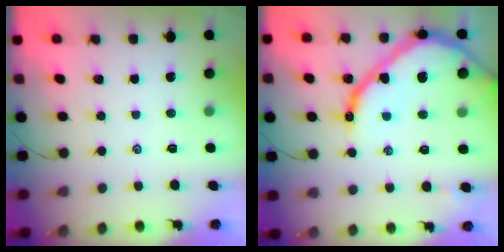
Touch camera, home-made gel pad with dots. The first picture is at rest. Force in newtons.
{"total": 18.1, "press": 18.1, "slide": 1.5}